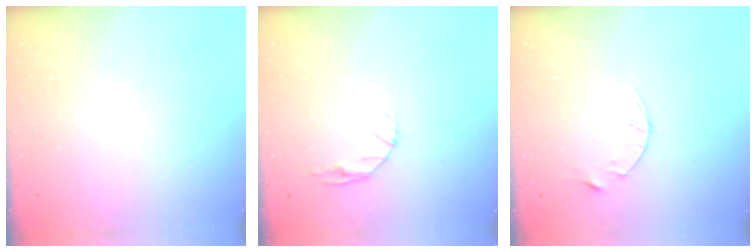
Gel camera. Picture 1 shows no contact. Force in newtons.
{"total": 5.0, "press": 4.9, "slide": 0.6}
{"total": 4.5, "press": 4.5, "slide": 0.3}